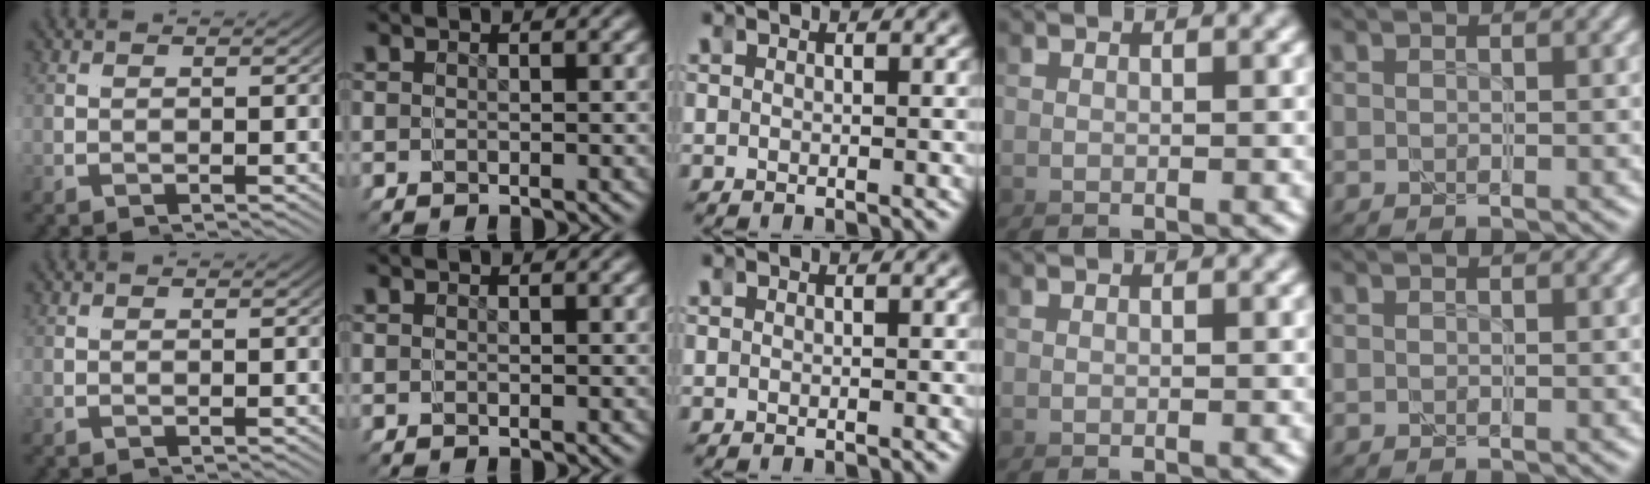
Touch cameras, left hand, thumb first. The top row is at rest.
{}